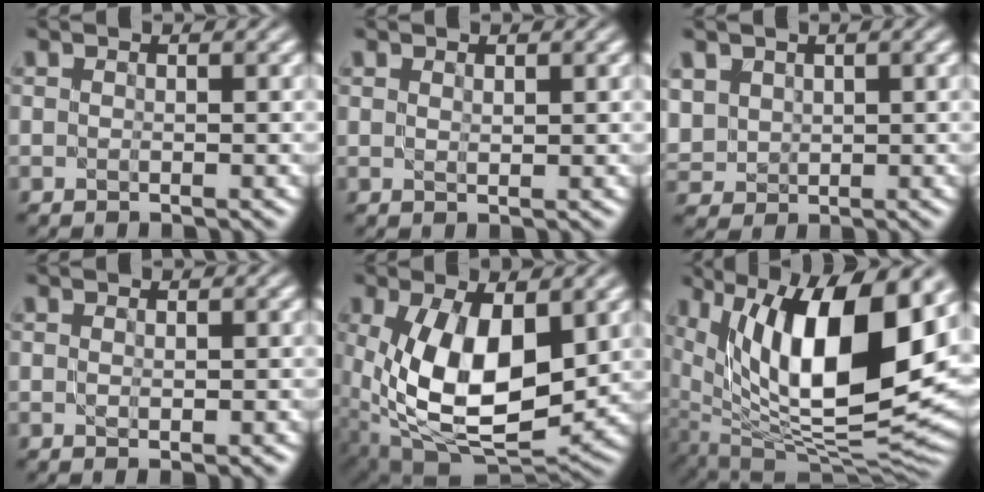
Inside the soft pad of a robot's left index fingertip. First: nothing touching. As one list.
[{"total": 0.7, "force": [0.5, 0.2, 0.3], "torque": [-0.007, -0.003, 0.012]}, {"total": 2.9, "force": [1.1, 2.5, 1.0], "torque": [-0.039, -0.001, 0.029]}, {"total": 1.2, "force": [-0.2, 0.4, 1.1], "torque": [-0.017, -0.004, 0.000]}, {"total": 12.1, "force": [0.6, 6.2, 10.4], "torque": [-0.203, -0.015, 0.017]}, {"total": 17.0, "force": [5.1, 7.2, 14.6], "torque": [-0.235, -0.002, 0.096]}]